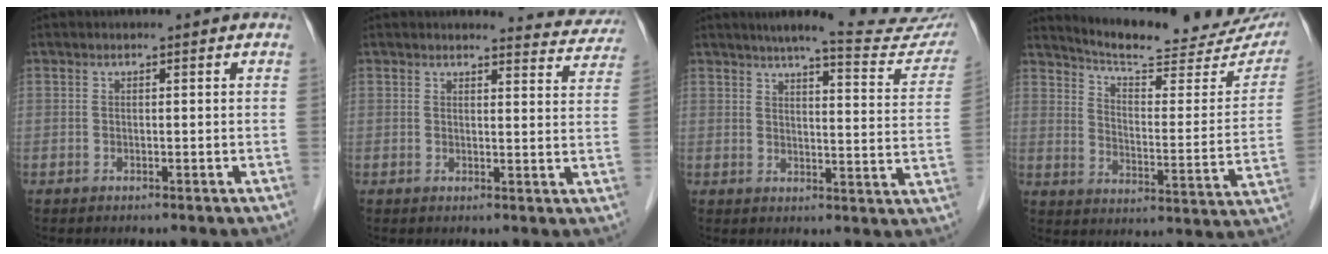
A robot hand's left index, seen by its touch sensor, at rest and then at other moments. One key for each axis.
{"total": 6.4, "fx": 6.3, "fy": 1.0, "fz": -0.3, "tx": 0.014, "ty": -0.029, "tz": 0.049}
{"total": 16.5, "fx": 15.1, "fy": 1.1, "fz": 6.7, "tx": -0.076, "ty": -0.053, "tz": 0.167}
{"total": 21.8, "fx": 19.6, "fy": 3.8, "fz": 8.6, "tx": -0.121, "ty": -0.052, "tz": 0.247}